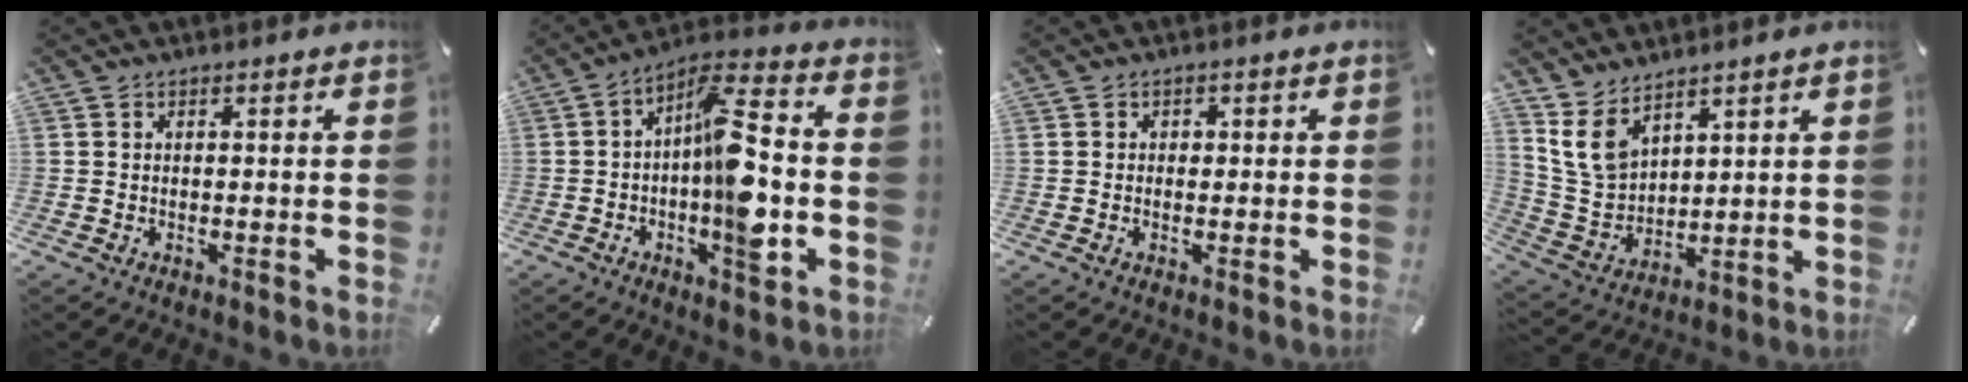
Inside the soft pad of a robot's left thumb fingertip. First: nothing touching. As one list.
[{"total": 16.2, "force": [-2.7, 5.6, 14.9], "torque": [-0.241, -0.002, -0.050]}, {"total": 1.0, "force": [0.0, 0.9, 0.3], "torque": [-0.007, 0.005, -0.002]}, {"total": 9.1, "force": [5.7, 6.0, 3.7], "torque": [-0.110, -0.023, 0.111]}]